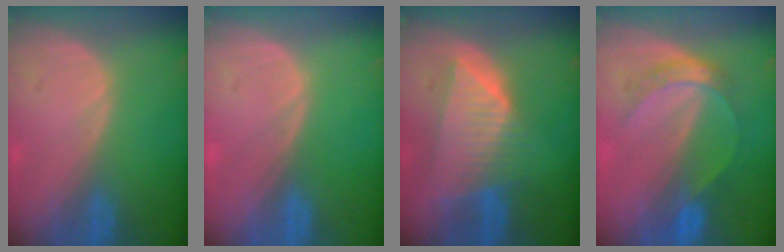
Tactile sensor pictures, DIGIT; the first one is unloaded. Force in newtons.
{"total": 0.0}
{"total": 8.4, "press": 7.6, "slide": 3.7}
{"total": 4.8, "press": 4.7, "slide": 0.5}